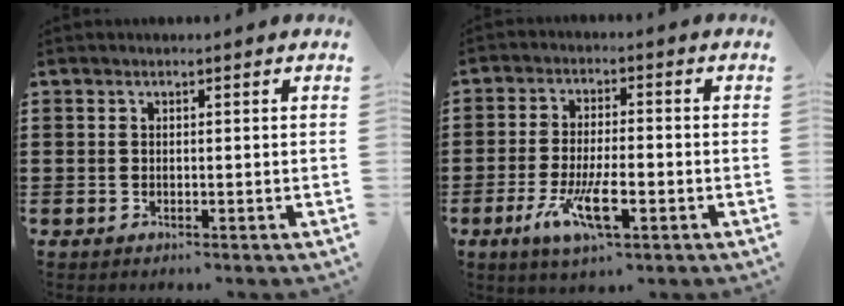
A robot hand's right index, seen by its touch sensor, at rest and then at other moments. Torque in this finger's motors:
{"motor_torque": [1.72, 0.42, 0.75, 0.21]}